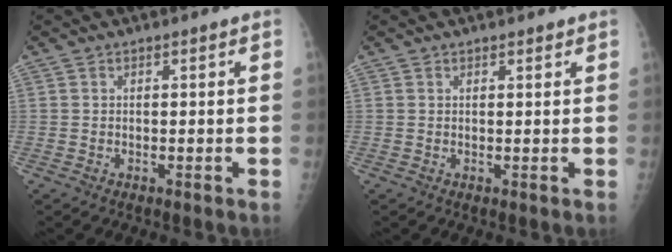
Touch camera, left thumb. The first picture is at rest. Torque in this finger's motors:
{"motor_torque": [0.03, -0.09, -0.03, 0.07, 0.01]}